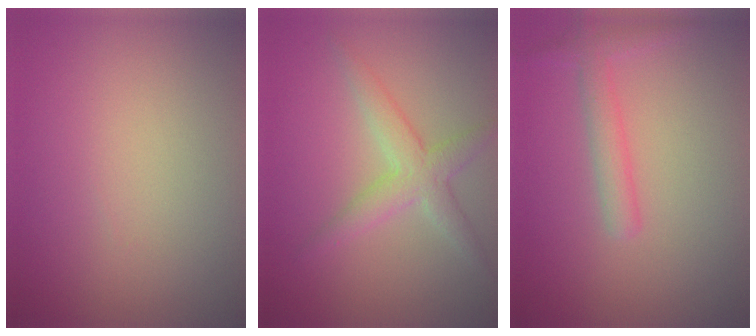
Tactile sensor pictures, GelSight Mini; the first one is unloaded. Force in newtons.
{"total": 3.1, "press": 3.1, "slide": 0.0}
{"total": 2.2, "press": 2.2, "slide": 0.1}